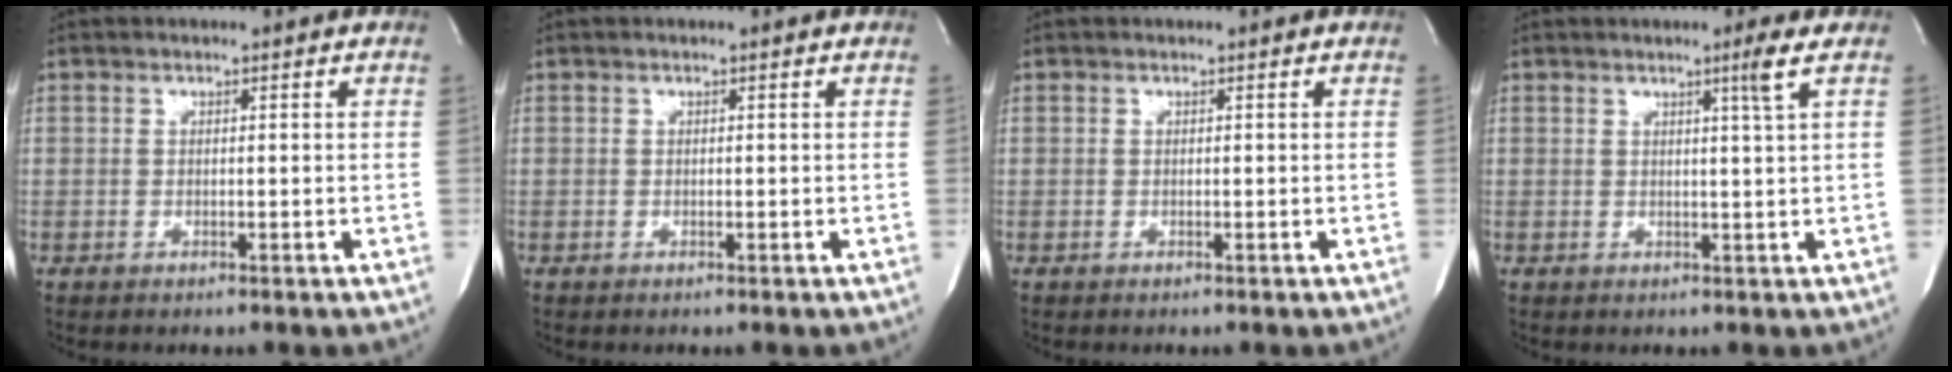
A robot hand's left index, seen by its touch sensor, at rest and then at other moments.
{"total": 0.0}
{"total": 0.0}
{"total": 2.4, "force": [1.1, -1.1, 1.8], "torque": [-0.037, -0.012, 0.024]}